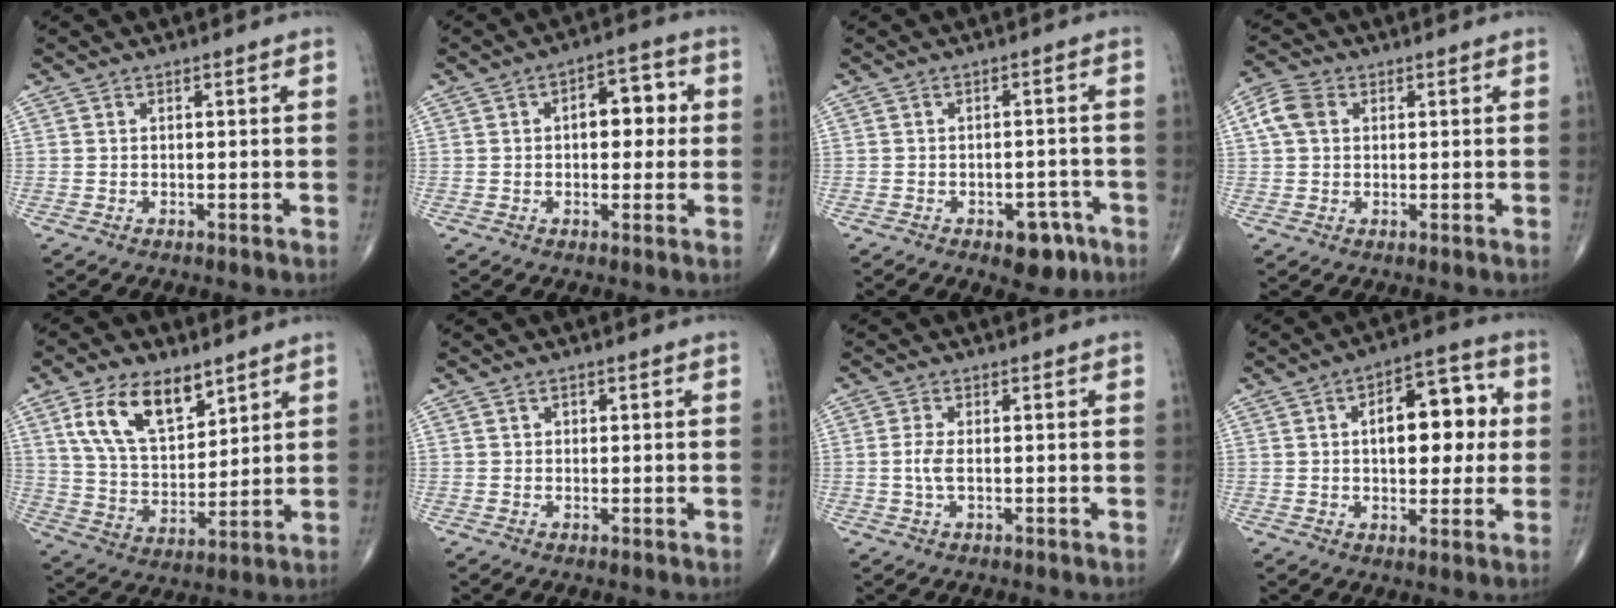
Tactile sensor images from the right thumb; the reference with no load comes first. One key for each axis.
{"total": 7.6, "fx": 1.0, "fy": 4.2, "fz": 6.3, "tx": -0.060, "ty": 0.018, "tz": 0.010}
{"total": 5.7, "fx": -3.2, "fy": 3.2, "fz": 3.5, "tx": -0.020, "ty": 0.022, "tz": -0.037}
{"total": 5.1, "fx": 1.2, "fy": 3.8, "fz": 3.1, "tx": -0.066, "ty": 0.012, "tz": 0.019}
{"total": 13.8, "fx": 7.6, "fy": 7.2, "fz": 9.1, "tx": -0.140, "ty": -0.034, "tz": 0.150}
{"total": 0.7, "fx": 0.2, "fy": 0.6, "fz": 0.2, "tx": 0.002, "ty": 0.001, "tz": 0.002}
{"total": 2.8, "fx": -0.1, "fy": 0.9, "fz": 2.7, "tx": -0.070, "ty": -0.003, "tz": -0.003}
{"total": 13.5, "fx": 1.9, "fy": 7.0, "fz": 11.3, "tx": -0.125, "ty": 0.016, "tz": 0.024}